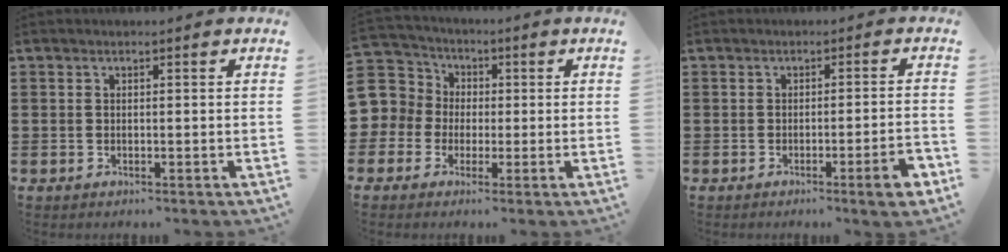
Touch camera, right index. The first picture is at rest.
{"total": 6.6, "force": [-0.8, 6.5, 0.6], "torque": [-0.064, 0.001, -0.024]}
{"total": 4.4, "force": [-2.0, 0.2, 3.9], "torque": [-0.060, -0.009, -0.030]}